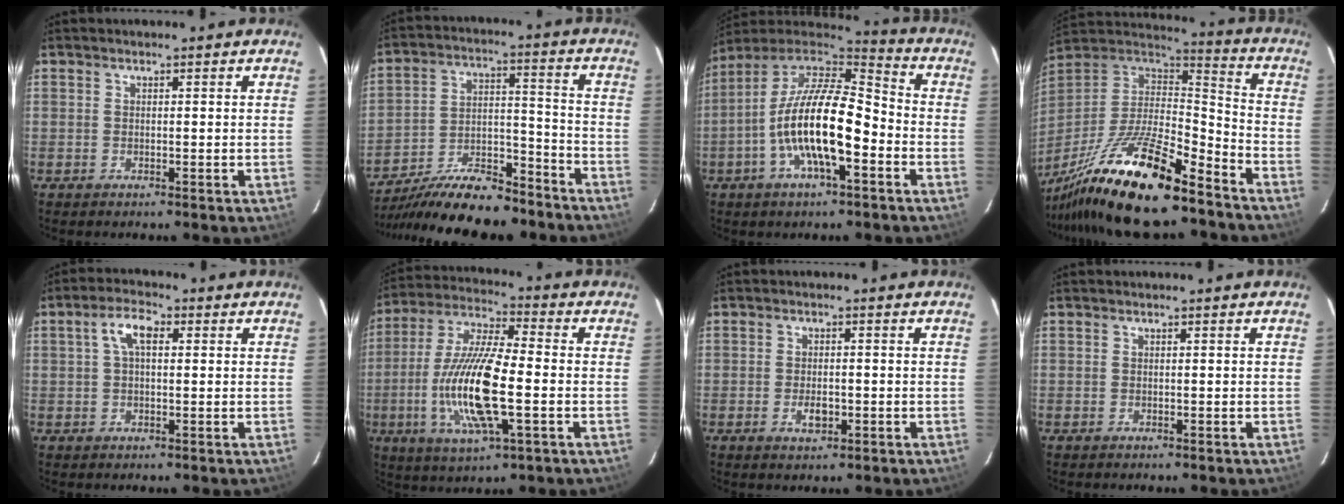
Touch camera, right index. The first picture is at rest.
{"total": 18.8, "force": [-15.8, 5.3, 8.6], "torque": [-0.161, -0.001, -0.247]}
{"total": 17.5, "force": [-5.2, 5.9, 15.7], "torque": [-0.296, -0.002, -0.106]}
{"total": 23.9, "force": [-17.1, 5.3, 15.9], "torque": [-0.314, -0.034, -0.299]}
{"total": 4.9, "force": [1.2, 2.4, 4.1], "torque": [-0.079, 0.018, 0.022]}
{"total": 17.3, "force": [-3.5, 4.2, 16.5], "torque": [-0.339, -0.008, -0.070]}
{"total": 3.1, "force": [-1.0, 1.8, 2.4], "torque": [-0.043, -0.001, -0.014]}
{"total": 0.0}